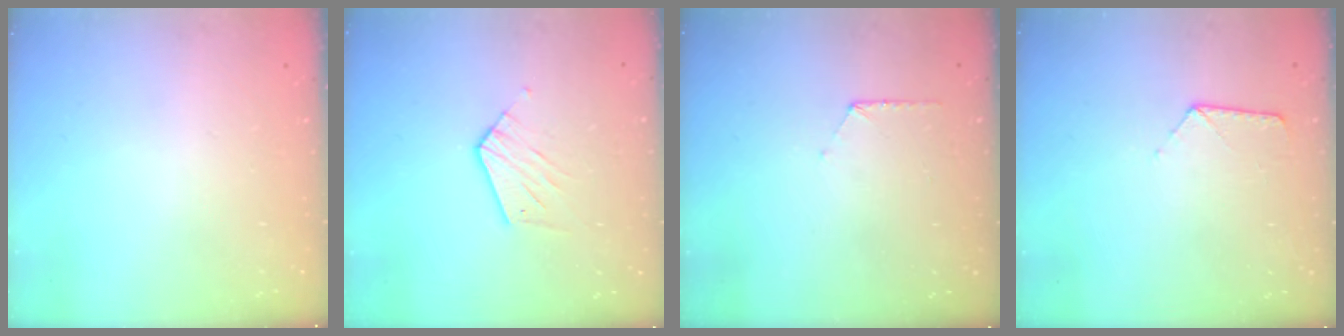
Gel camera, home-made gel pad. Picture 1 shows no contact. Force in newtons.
{"total": 7.6, "press": 7.6, "slide": 0.5}
{"total": 5.9, "press": 5.9, "slide": 0.6}
{"total": 7.7, "press": 7.6, "slide": 0.7}